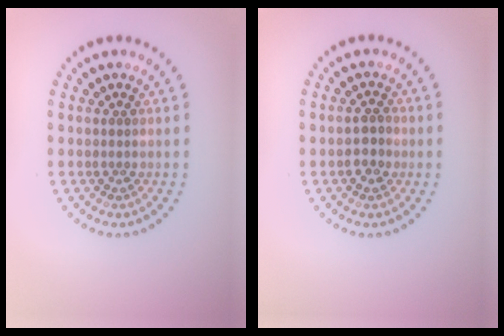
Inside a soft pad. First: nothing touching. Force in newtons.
{"total": 1.9, "press": 1.8, "slide": 0.3}